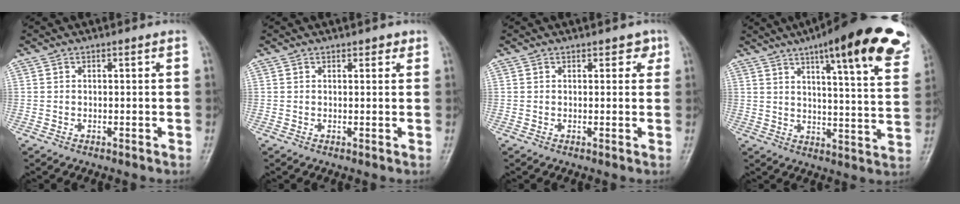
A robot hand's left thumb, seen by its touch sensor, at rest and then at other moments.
{"total": 1.4, "force": [1.0, 0.8, 0.6], "torque": [0.004, -0.004, 0.009]}
{"total": 2.1, "force": [1.3, 1.4, 1.1], "torque": [0.009, -0.002, 0.010]}
{"total": 25.6, "force": [16.5, 5.2, 18.9], "torque": [-0.231, -0.045, 0.208]}